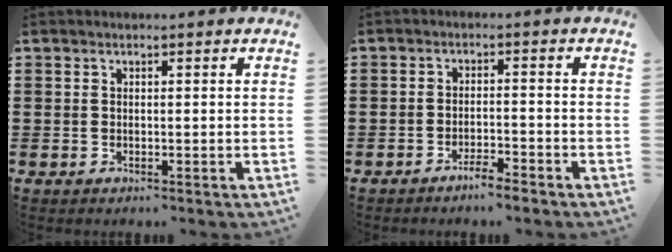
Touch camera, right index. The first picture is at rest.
{"total": 2.8, "force": [-2.6, 0.1, 0.9], "torque": [-0.017, 0.003, -0.051]}